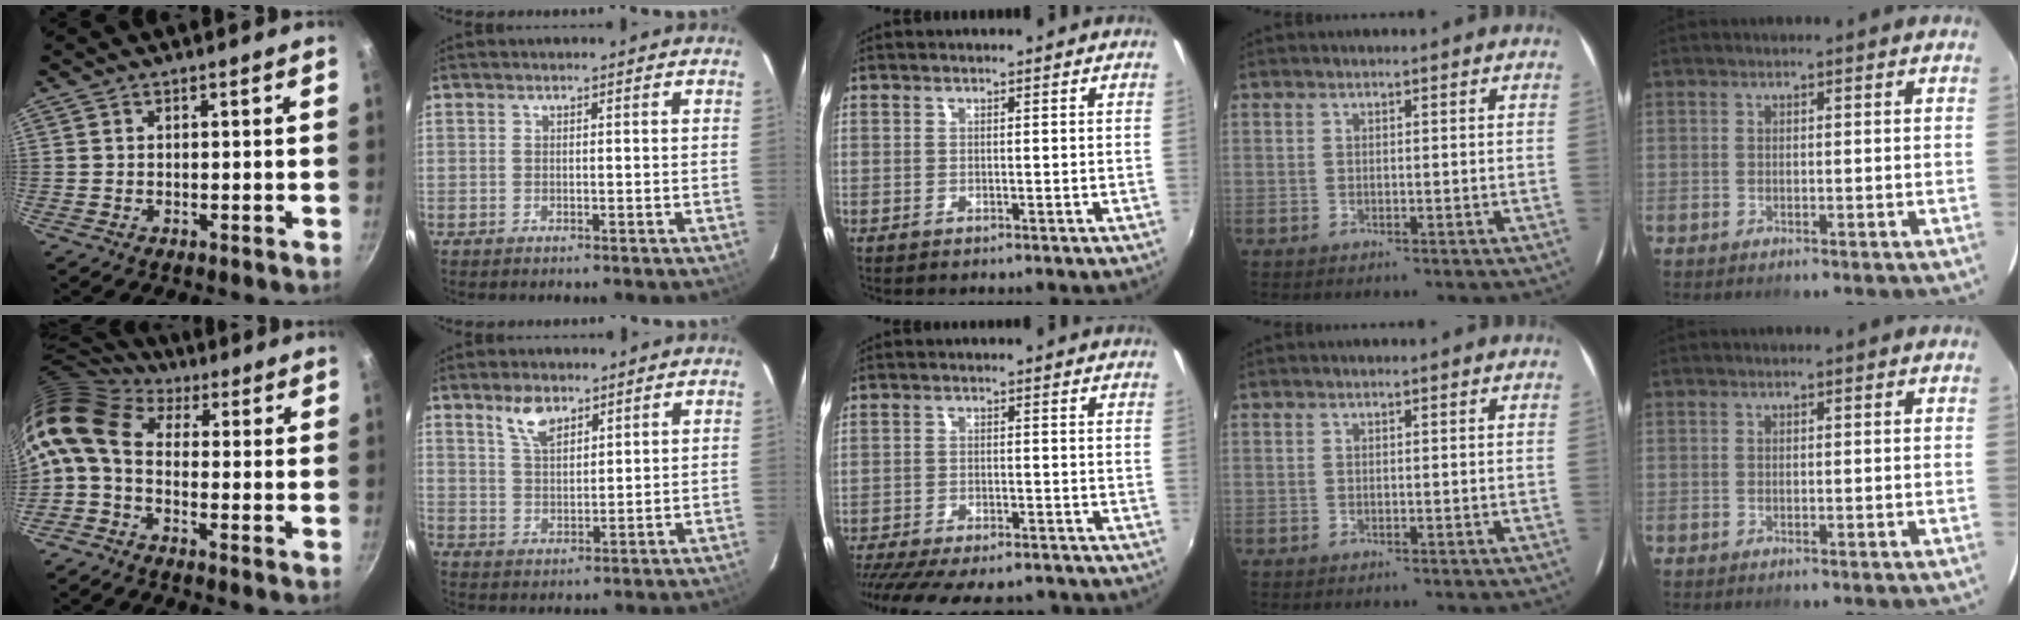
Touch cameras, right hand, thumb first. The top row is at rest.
{"thumb": {"total": 12.2, "force": [1.1, 7.8, 9.3], "torque": [-0.190, 0.026, 0.000]}, "index": {"total": 5.8, "force": [4.0, 2.7, 3.3], "torque": [-0.057, 0.002, 0.077]}, "middle": {"total": 17.0, "force": [-14.5, 4.6, 7.7], "torque": [-0.163, -0.031, -0.208]}}